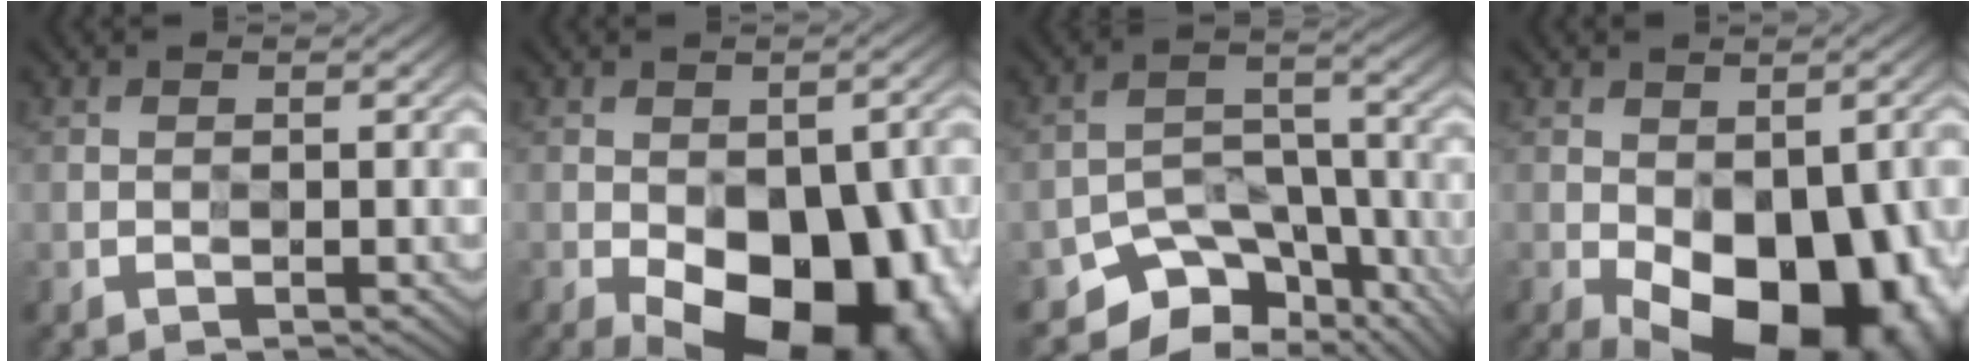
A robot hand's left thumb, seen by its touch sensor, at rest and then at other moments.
{"total": 18.8, "force": [-8.6, 10.7, 12.8], "torque": [-0.158, -0.039, -0.084]}
{"total": 7.6, "force": [-6.3, 4.1, 1.1], "torque": [0.006, -0.001, -0.106]}
{"total": 17.1, "force": [-7.0, 9.6, 12.2], "torque": [-0.157, -0.033, -0.064]}